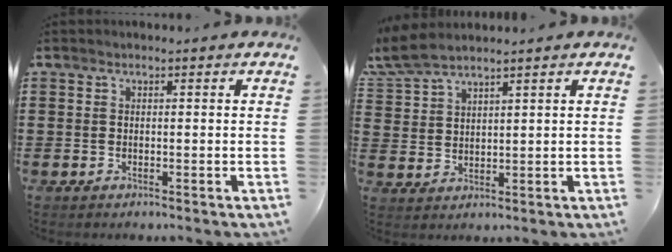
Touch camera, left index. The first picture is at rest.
{"total": 4.7, "force": [4.2, 0.8, 2.1], "torque": [-0.056, -0.004, 0.077]}